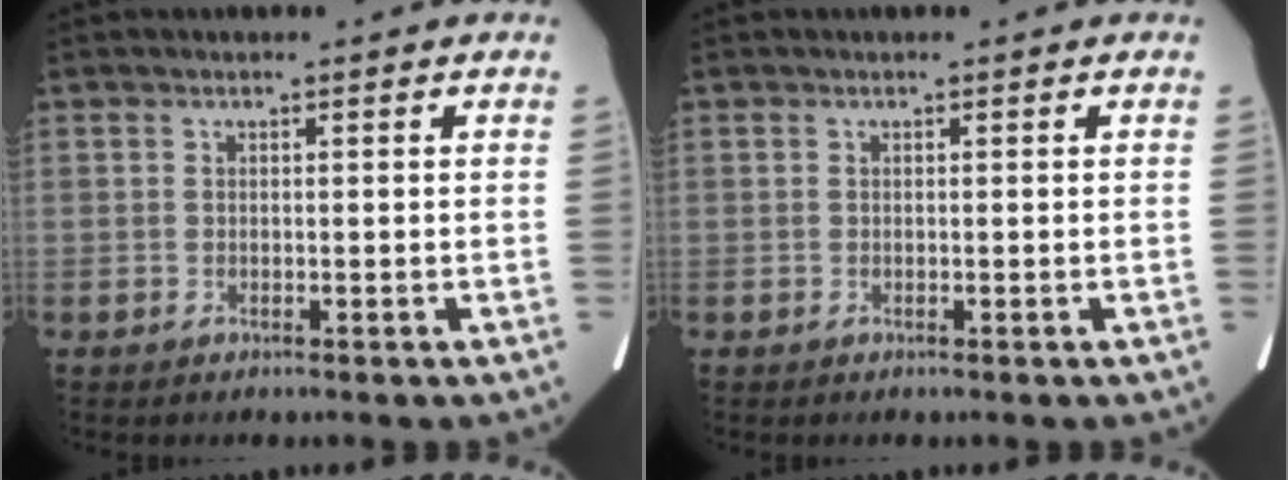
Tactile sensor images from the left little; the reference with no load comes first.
{"total": 0.0}